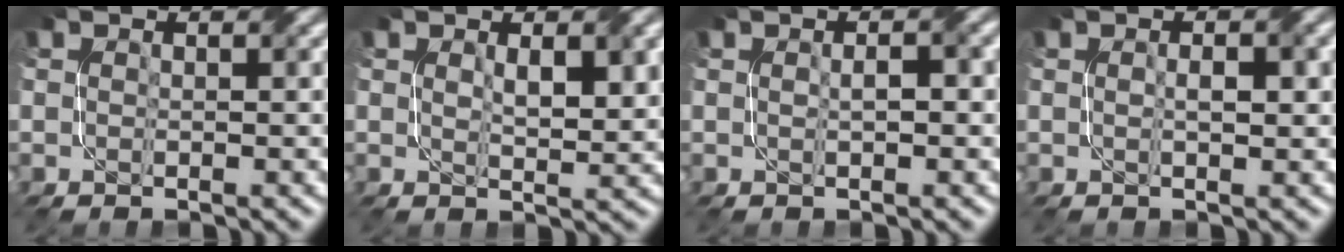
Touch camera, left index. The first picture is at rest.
{"total": 3.4, "force": [1.0, 1.1, 3.0], "torque": [-0.053, -0.003, 0.022]}
{"total": 1.9, "force": [0.3, 0.6, 1.8], "torque": [-0.022, -0.004, 0.003]}
{"total": 2.0, "force": [0.2, 0.5, 1.9], "torque": [-0.032, 0.004, 0.004]}